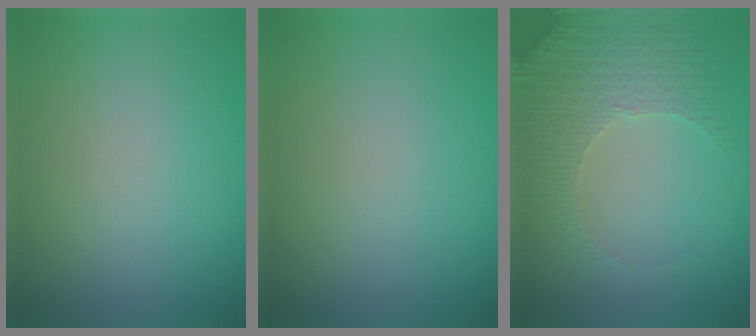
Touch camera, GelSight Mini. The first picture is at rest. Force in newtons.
{"total": 0.0}
{"total": 4.9, "press": 3.6, "slide": 3.3}